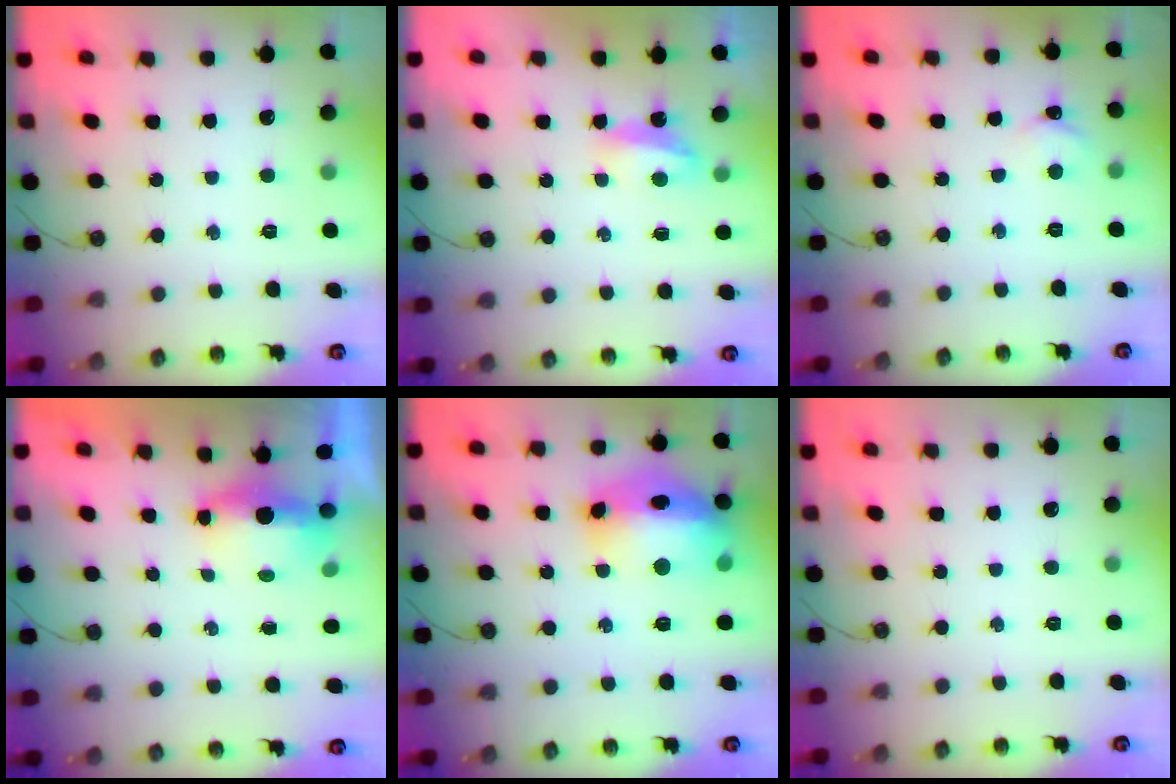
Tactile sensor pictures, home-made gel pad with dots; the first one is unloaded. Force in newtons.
{"total": 5.0, "press": 4.9, "slide": 0.6}
{"total": 1.7, "press": 1.7, "slide": 0.2}
{"total": 5.4, "press": 5.0, "slide": 2.1}
{"total": 17.5, "press": 17.4, "slide": 1.6}
{"total": 0.0}